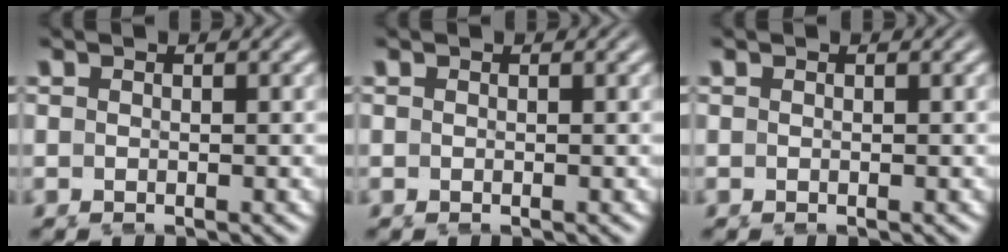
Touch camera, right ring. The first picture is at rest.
{"total": 0.0}
{"total": 1.5, "force": [-0.4, -1.4, -0.4], "torque": [0.019, -0.013, 0.005]}